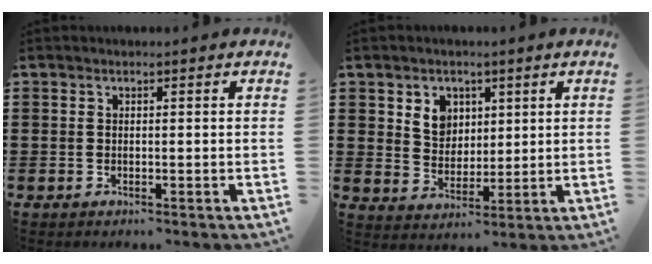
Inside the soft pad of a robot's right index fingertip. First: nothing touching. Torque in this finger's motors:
{"motor_torque": [0.12, -0.02, 0.14, 0.08]}